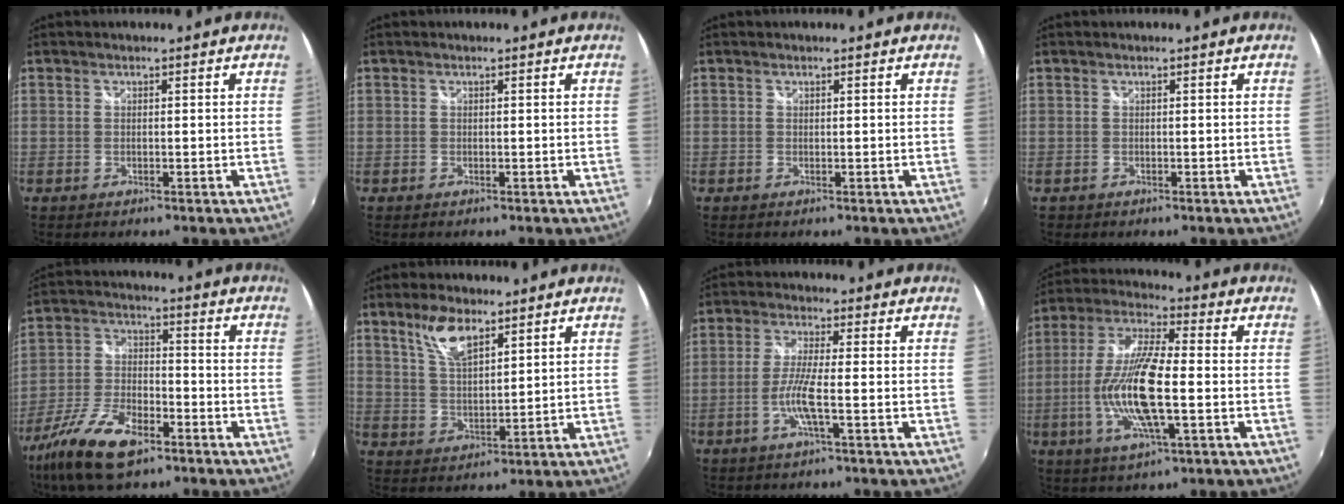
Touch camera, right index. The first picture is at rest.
{"total": 0.0}
{"total": 0.0}
{"total": 0.5, "force": [-0.3, 0.5, 0.0], "torque": [-0.001, 0.000, -0.003]}
{"total": 14.3, "force": [-9.2, 5.8, 9.3], "torque": [-0.204, -0.020, -0.178]}
{"total": 7.5, "force": [4.8, 2.8, 5.0], "torque": [-0.094, 0.006, 0.097]}
{"total": 5.5, "force": [-2.0, -0.3, 5.2], "torque": [-0.112, -0.004, -0.041]}
{"total": 15.5, "force": [-3.1, 3.3, 14.9], "torque": [-0.299, -0.008, -0.059]}